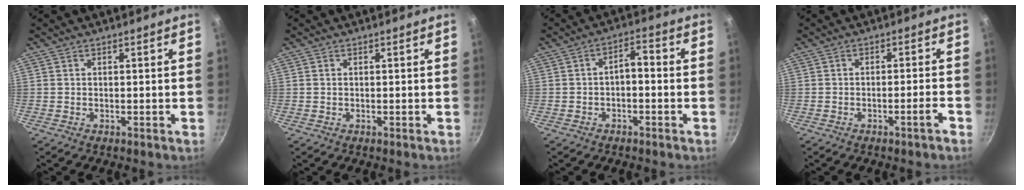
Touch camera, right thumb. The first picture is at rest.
{"total": 0.0}
{"total": 3.9, "force": [-1.1, 1.9, 3.2], "torque": [-0.045, 0.026, -0.019]}
{"total": 2.7, "force": [-1.7, -0.1, 2.0], "torque": [-0.031, 0.018, -0.021]}